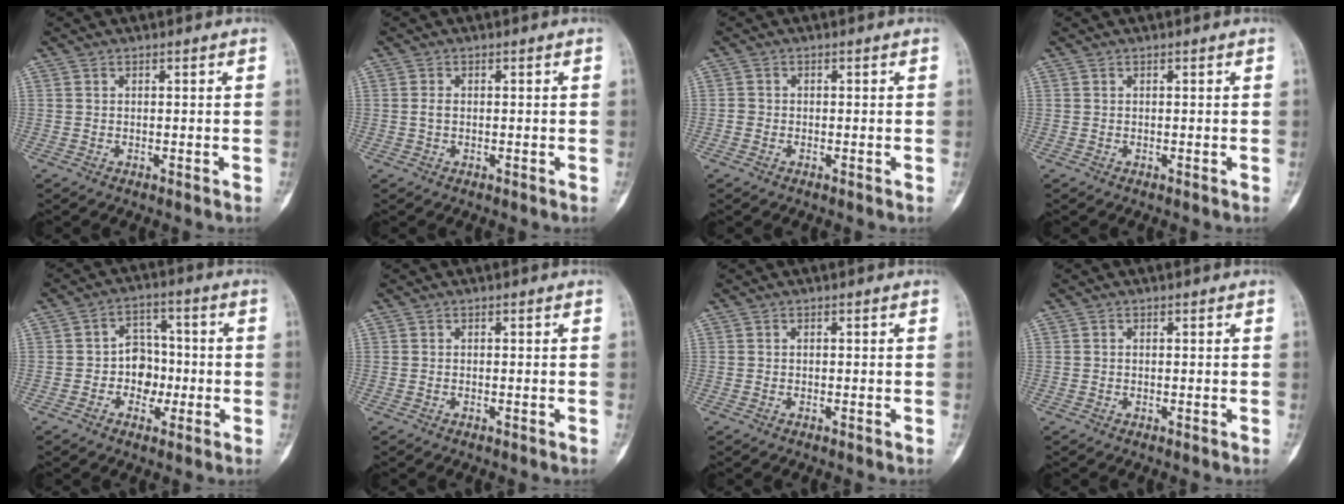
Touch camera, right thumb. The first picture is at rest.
{"total": 1.1, "force": [-0.1, 0.7, 0.8], "torque": [-0.011, -0.002, -0.003]}
{"total": 1.0, "force": [-0.5, 0.8, 0.2], "torque": [0.002, 0.004, -0.012]}
{"total": 0.0}
{"total": 7.3, "force": [-1.5, 6.0, 4.0], "torque": [-0.015, 0.027, -0.033]}
{"total": 0.0}
{"total": 0.0}
{"total": 0.0}